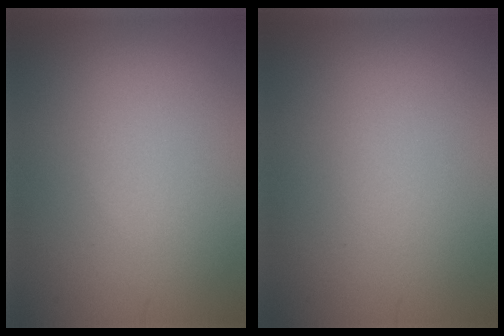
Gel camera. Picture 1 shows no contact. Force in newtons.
{"total": 0.0}